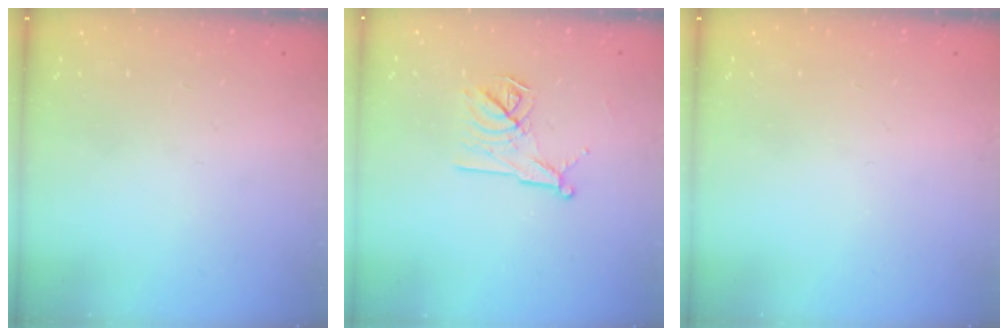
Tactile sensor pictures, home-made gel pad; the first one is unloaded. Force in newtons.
{"total": 11.3, "press": 11.3, "slide": 0.4}
{"total": 0.0}